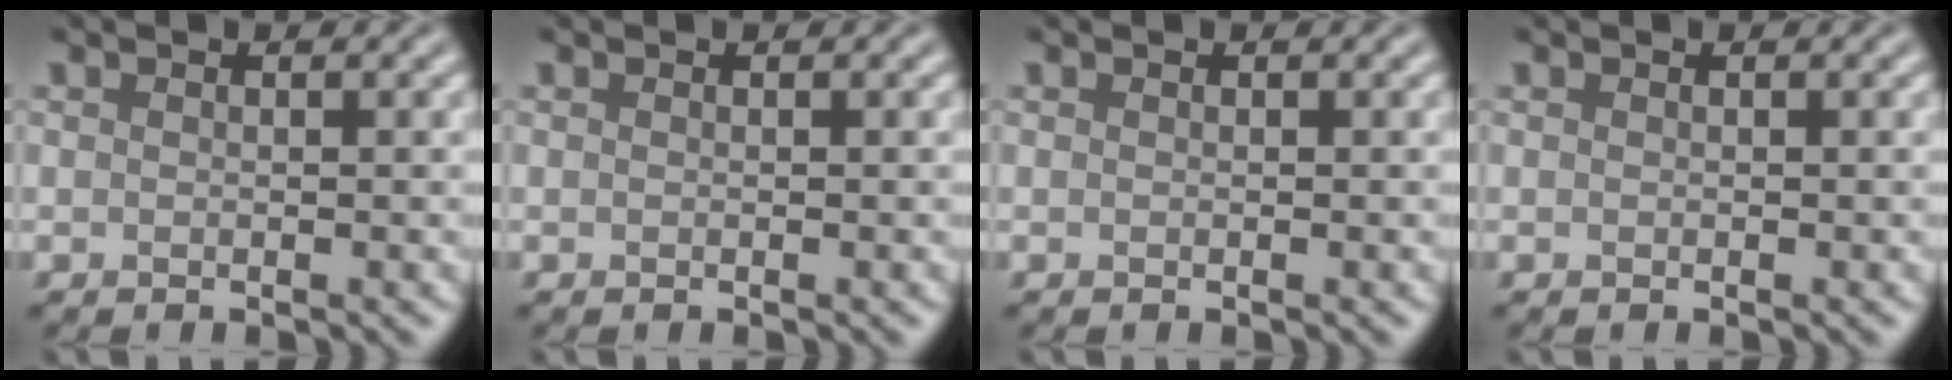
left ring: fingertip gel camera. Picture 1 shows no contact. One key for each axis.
{"total": 0.0}
{"total": 0.0}
{"total": 0.0}